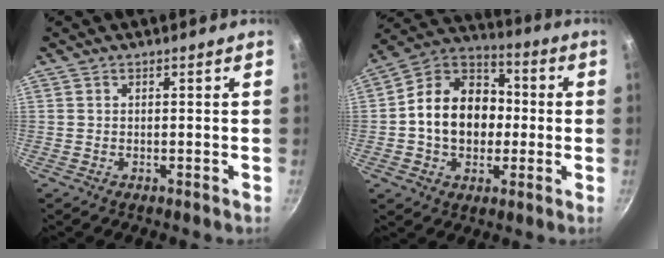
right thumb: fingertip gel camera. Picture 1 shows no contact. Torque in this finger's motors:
{"motor_torque": [-0.56, 1.19, 0.73, 0.41, 0.14]}